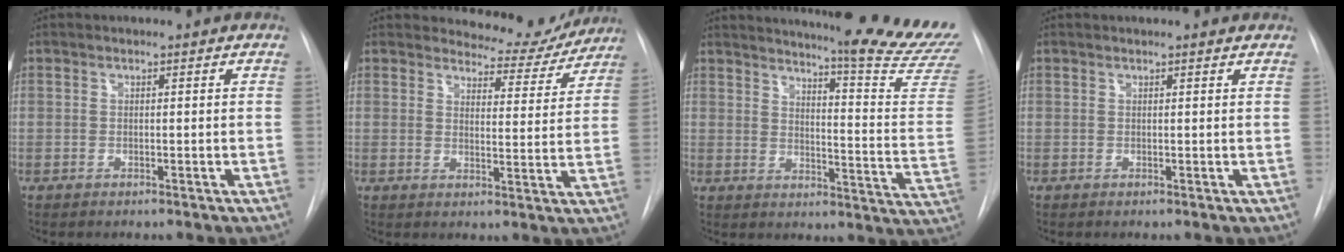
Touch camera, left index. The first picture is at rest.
{"total": 8.1, "force": [7.9, 2.0, -0.2], "torque": [0.013, -0.023, 0.092]}
{"total": 23.8, "force": [21.8, -1.3, 9.4], "torque": [-0.136, -0.139, 0.255]}
{"total": 3.1, "force": [2.9, 0.6, 1.0], "torque": [-0.015, 0.013, 0.028]}